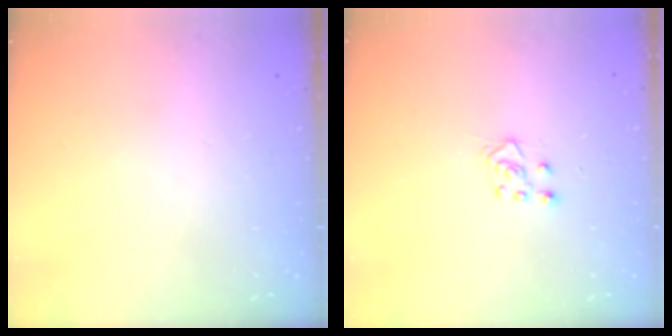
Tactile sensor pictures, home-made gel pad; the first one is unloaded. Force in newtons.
{"total": 4.8, "press": 4.7, "slide": 0.7}